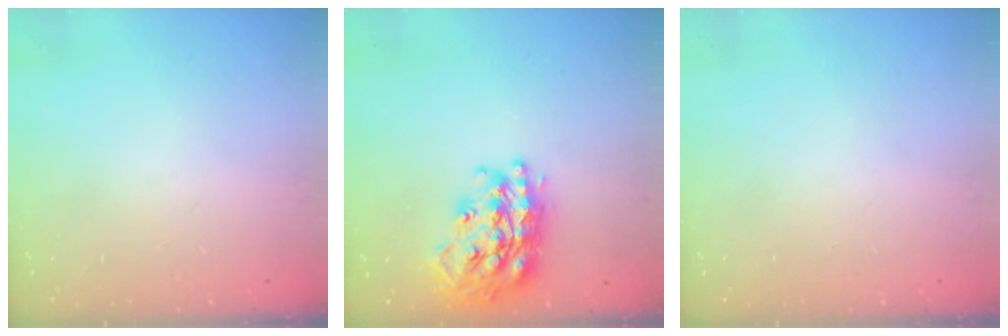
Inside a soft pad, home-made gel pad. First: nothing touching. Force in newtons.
{"total": 25.6, "press": 25.5, "slide": 2.2}
{"total": 0.0}